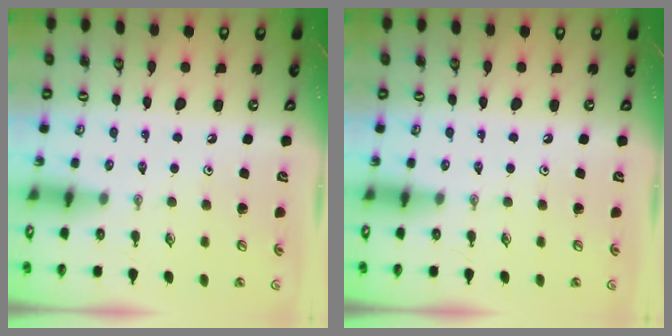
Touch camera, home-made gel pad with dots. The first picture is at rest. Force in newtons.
{"total": 0.0}